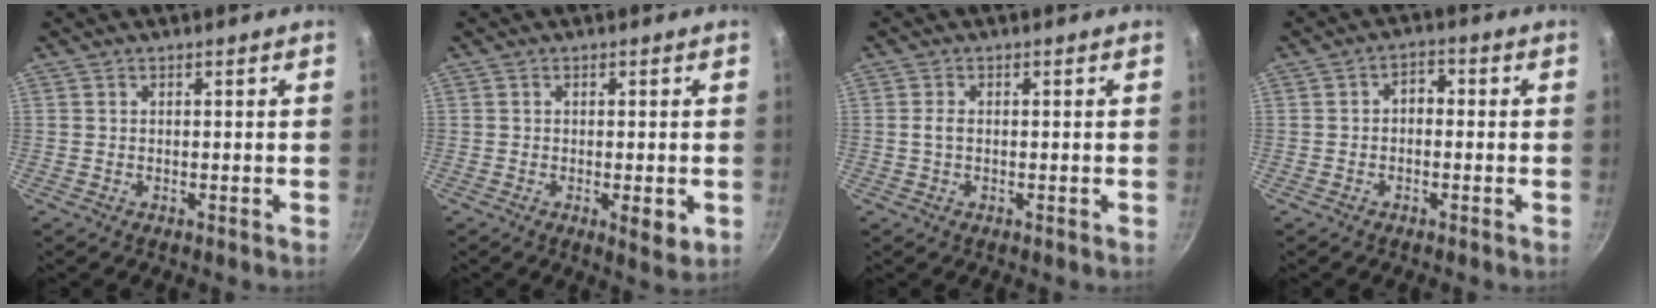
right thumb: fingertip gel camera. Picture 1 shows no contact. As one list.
[{"total": 3.8, "force": [-0.9, 1.2, 3.5], "torque": [-0.047, -0.009, -0.012]}, {"total": 1.6, "force": [-0.1, 1.0, 1.3], "torque": [-0.026, 0.001, -0.003]}, {"total": 3.0, "force": [-0.3, 2.1, 2.1], "torque": [-0.019, 0.016, -0.017]}]